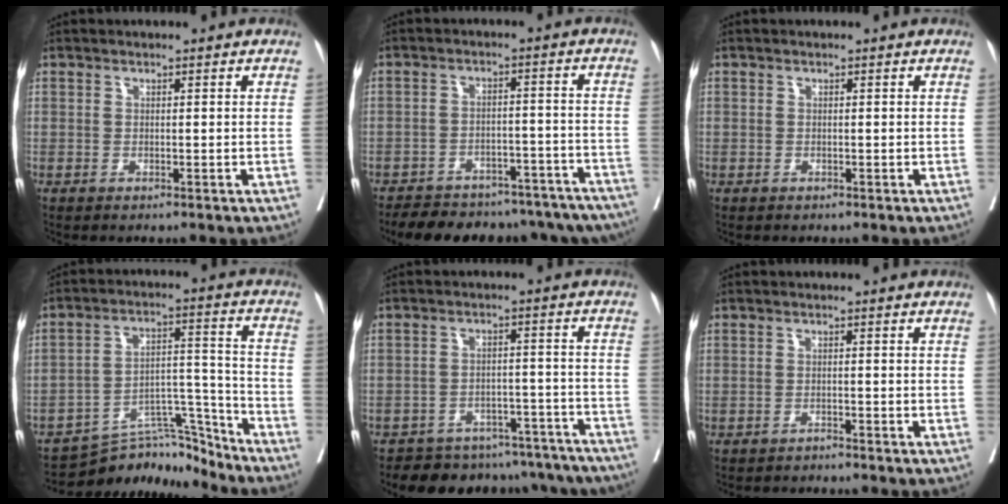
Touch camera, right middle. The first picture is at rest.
{"total": 23.0, "force": [-19.7, 8.2, 8.4], "torque": [-0.114, 0.011, -0.242]}
{"total": 0.9, "force": [-0.2, 0.9, -0.1], "torque": [0.009, 0.008, -0.008]}
{"total": 11.2, "force": [-11.0, 1.9, 1.2], "torque": [-0.005, 0.046, -0.182]}
{"total": 17.8, "force": [-15.8, 6.8, 4.2], "torque": [-0.042, 0.030, -0.187]}
{"total": 0.9, "force": [-0.9, 0.0, -0.2], "torque": [0.001, -0.005, -0.016]}